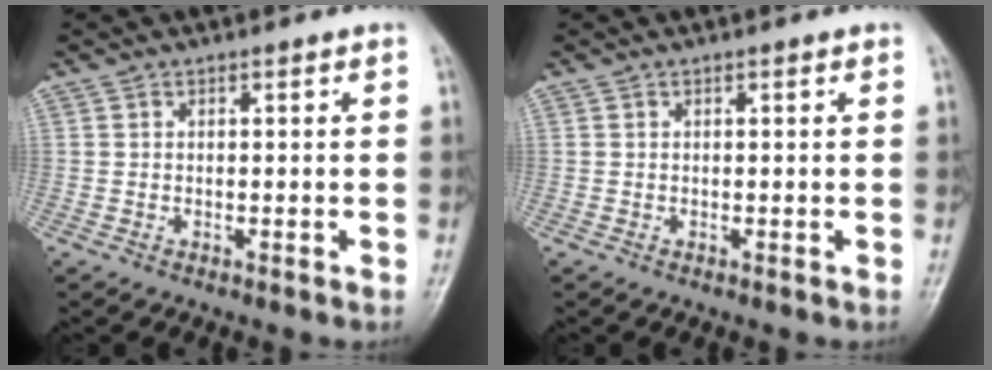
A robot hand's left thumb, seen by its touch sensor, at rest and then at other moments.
{"total": 0.0}